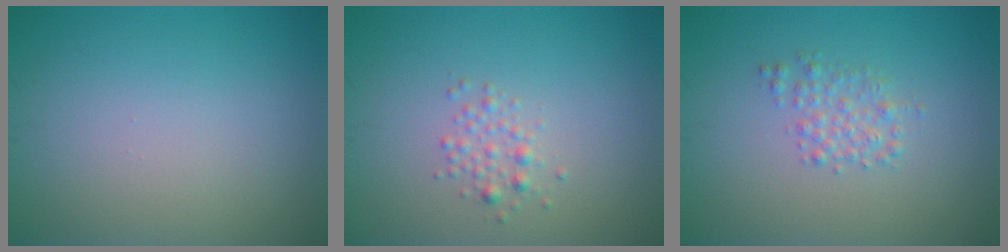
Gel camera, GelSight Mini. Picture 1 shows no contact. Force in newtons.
{"total": 1.4, "press": 1.4, "slide": 0.1}
{"total": 1.8, "press": 1.8, "slide": 0.0}